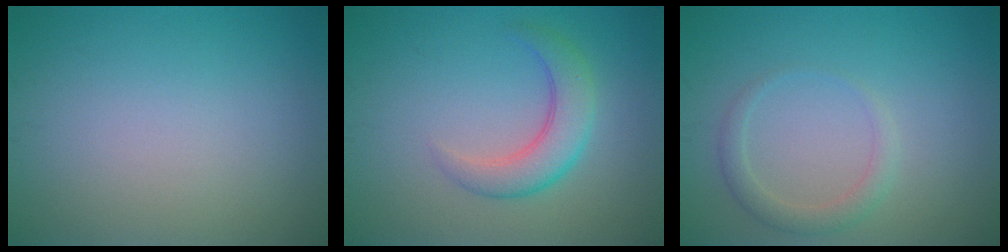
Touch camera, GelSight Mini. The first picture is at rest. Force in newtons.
{"total": 3.9, "press": 3.9, "slide": 0.2}
{"total": 1.9, "press": 1.9, "slide": 0.1}